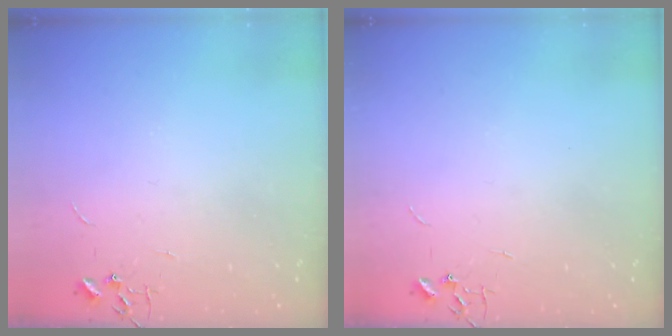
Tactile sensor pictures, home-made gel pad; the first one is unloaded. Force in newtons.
{"total": 0.0}